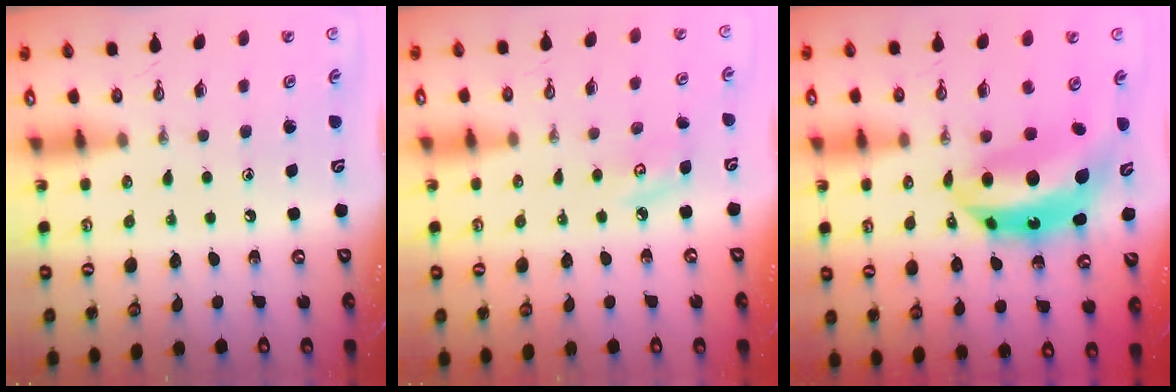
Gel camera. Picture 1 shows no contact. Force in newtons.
{"total": 4.8, "press": 4.7, "slide": 0.5}
{"total": 8.9, "press": 8.8, "slide": 1.0}